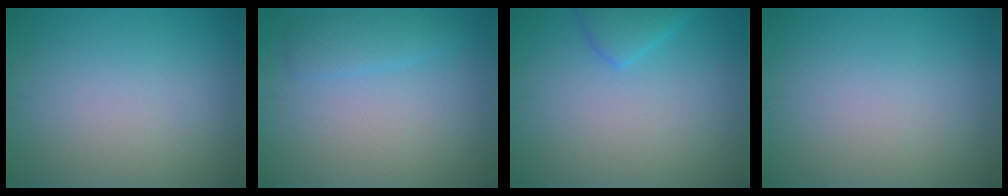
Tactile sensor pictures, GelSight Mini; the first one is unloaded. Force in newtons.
{"total": 1.9, "press": 1.9, "slide": 0.2}
{"total": 2.0, "press": 1.9, "slide": 0.2}
{"total": 0.0}